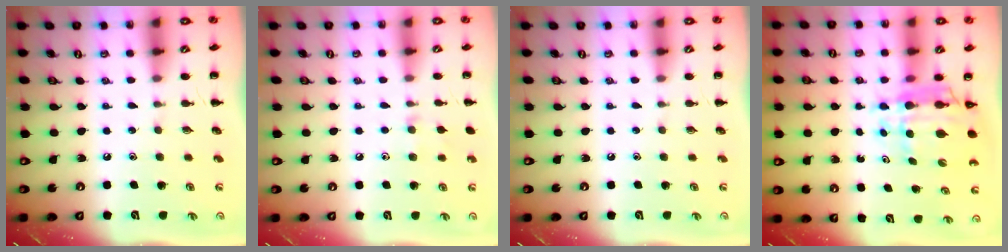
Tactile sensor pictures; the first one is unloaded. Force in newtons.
{"total": 6.7, "press": 6.4, "slide": 1.8}
{"total": 0.0}
{"total": 9.1, "press": 8.4, "slide": 3.5}